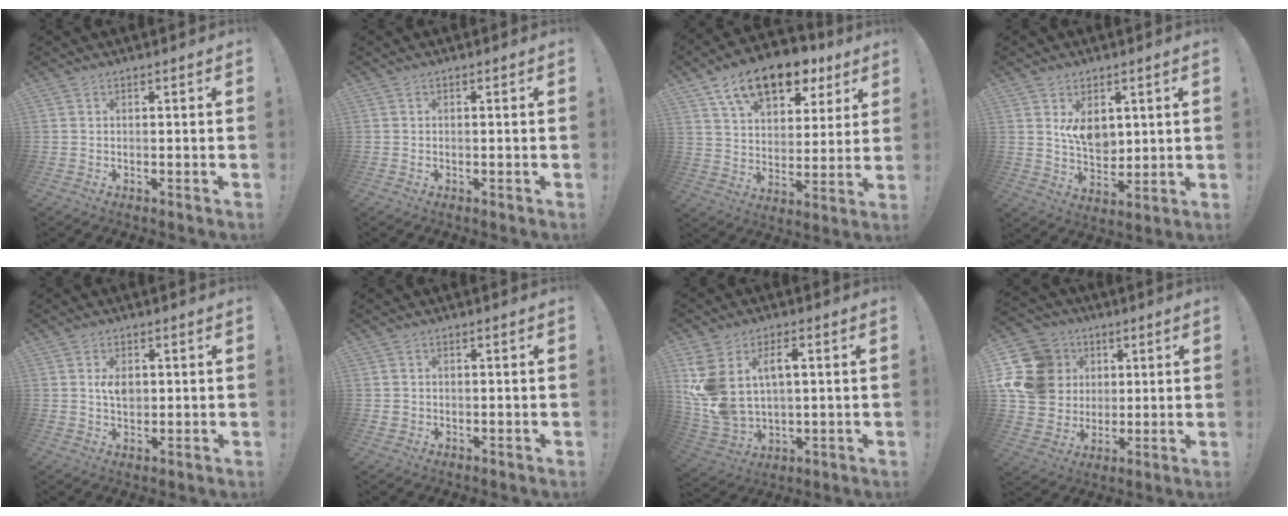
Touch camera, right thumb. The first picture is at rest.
{"total": 0.0}
{"total": 16.9, "force": [10.7, 9.1, 9.3], "torque": [-0.151, -0.061, 0.192]}
{"total": 8.7, "force": [3.5, 6.1, 5.1], "torque": [-0.069, -0.018, 0.071]}
{"total": 4.4, "force": [0.8, 2.9, 3.2], "torque": [-0.041, -0.002, 0.012]}
{"total": 1.5, "force": [0.4, 1.4, 0.3], "torque": [0.002, -0.002, 0.007]}
{"total": 13.2, "force": [4.3, 8.2, 9.3], "torque": [-0.191, -0.017, 0.083]}
{"total": 18.1, "force": [3.9, 15.8, 8.0], "torque": [-0.139, -0.009, 0.095]}